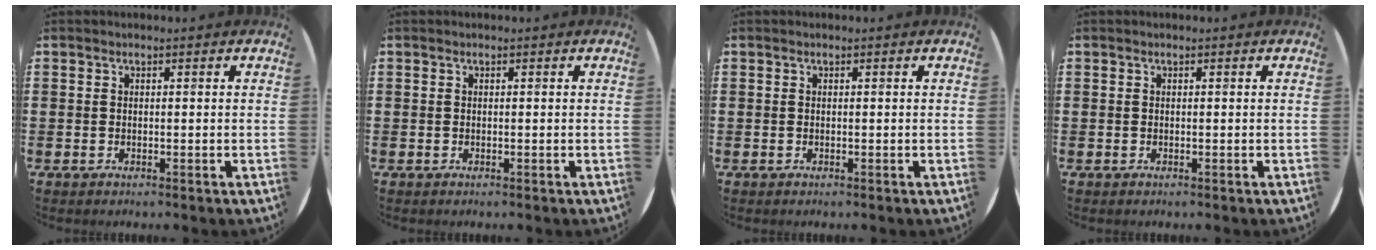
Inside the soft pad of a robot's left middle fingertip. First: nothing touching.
{"total": 0.0}
{"total": 0.0}
{"total": 0.0}